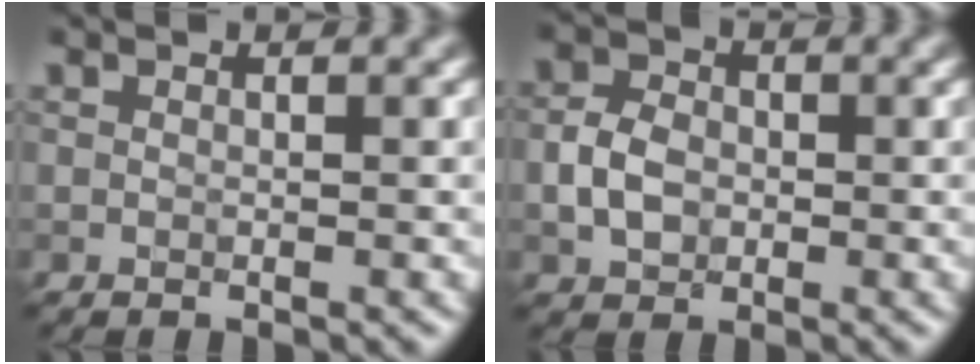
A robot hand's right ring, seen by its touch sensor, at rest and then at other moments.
{"total": 3.2, "force": [-0.6, 2.4, 2.0], "torque": [-0.041, 0.004, -0.016]}